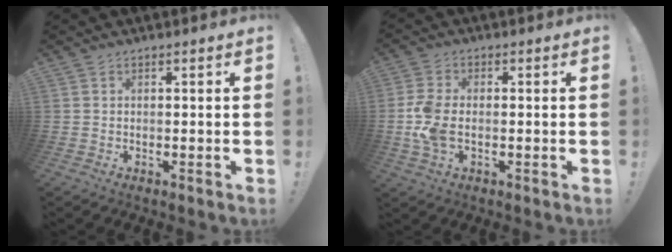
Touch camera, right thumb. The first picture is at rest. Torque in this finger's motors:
{"motor_torque": [-0.22, 0.42, 0.60, -0.53, 0.05]}